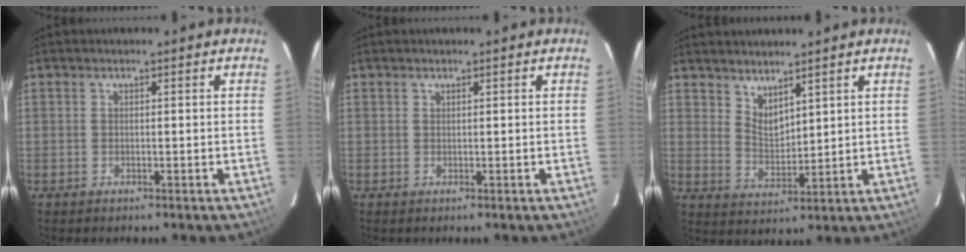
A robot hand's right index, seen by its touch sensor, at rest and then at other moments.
{"total": 0.0}
{"total": 4.8, "force": [4.0, 1.7, 2.1], "torque": [-0.033, -0.008, 0.078]}